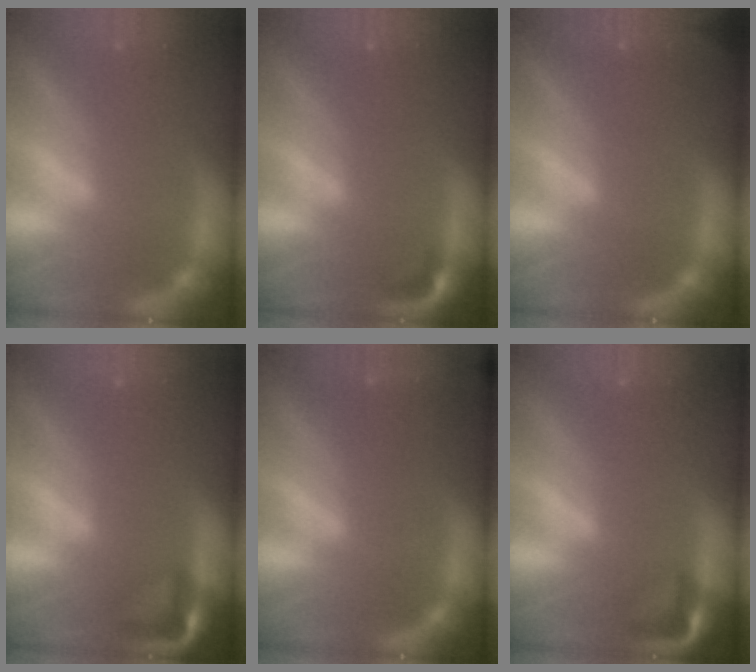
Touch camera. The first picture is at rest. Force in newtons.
{"total": 1.4}
{"total": 1.4}
{"total": 3.5}
{"total": 9.5}
{"total": 2.9}